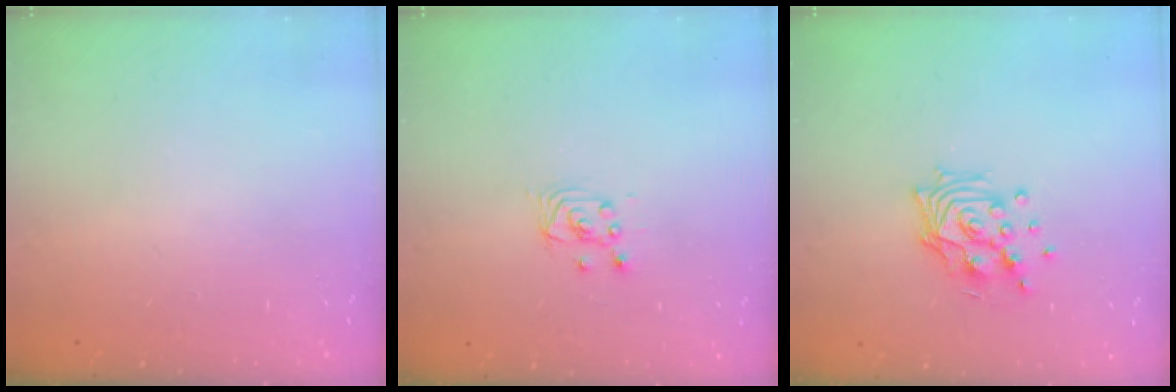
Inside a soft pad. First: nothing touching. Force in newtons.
{"total": 2.5, "press": 2.5, "slide": 0.2}
{"total": 12.6, "press": 12.5, "slide": 1.7}